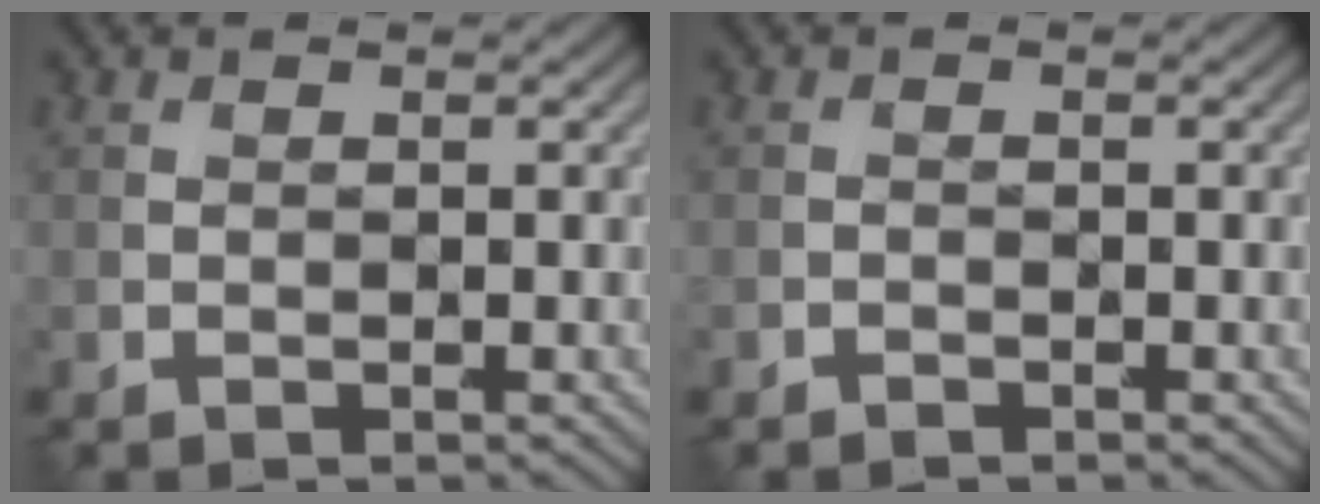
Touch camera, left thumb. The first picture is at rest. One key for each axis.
{"total": 0.7, "fx": -0.7, "fy": 0.2, "fz": 0.0, "tx": -0.001, "ty": -0.002, "tz": -0.016}